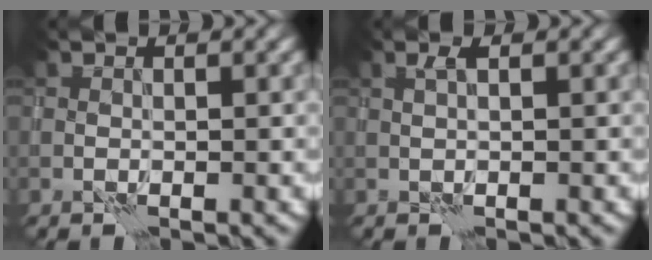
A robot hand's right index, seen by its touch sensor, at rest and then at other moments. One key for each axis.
{"total": 0.8, "fx": 0.6, "fy": 0.0, "fz": 0.5, "tx": -0.007, "ty": 0.003, "tz": 0.009}